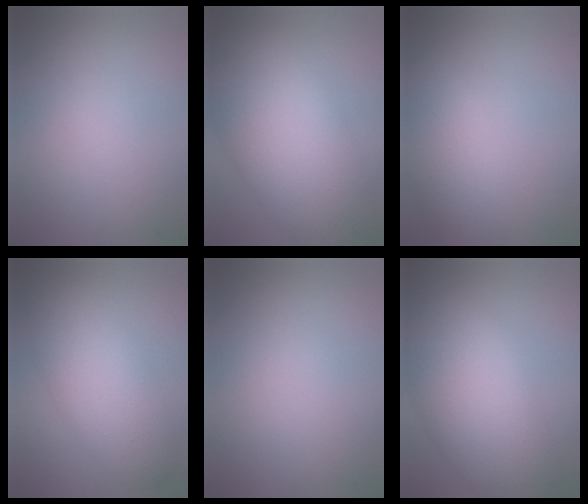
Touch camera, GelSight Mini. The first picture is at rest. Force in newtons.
{"total": 11.4, "press": 11.4, "slide": 0.5}
{"total": 4.6, "press": 4.6, "slide": 0.3}
{"total": 5.9, "press": 5.9, "slide": 0.1}
{"total": 0.0}
{"total": 9.1, "press": 9.1, "slide": 0.3}